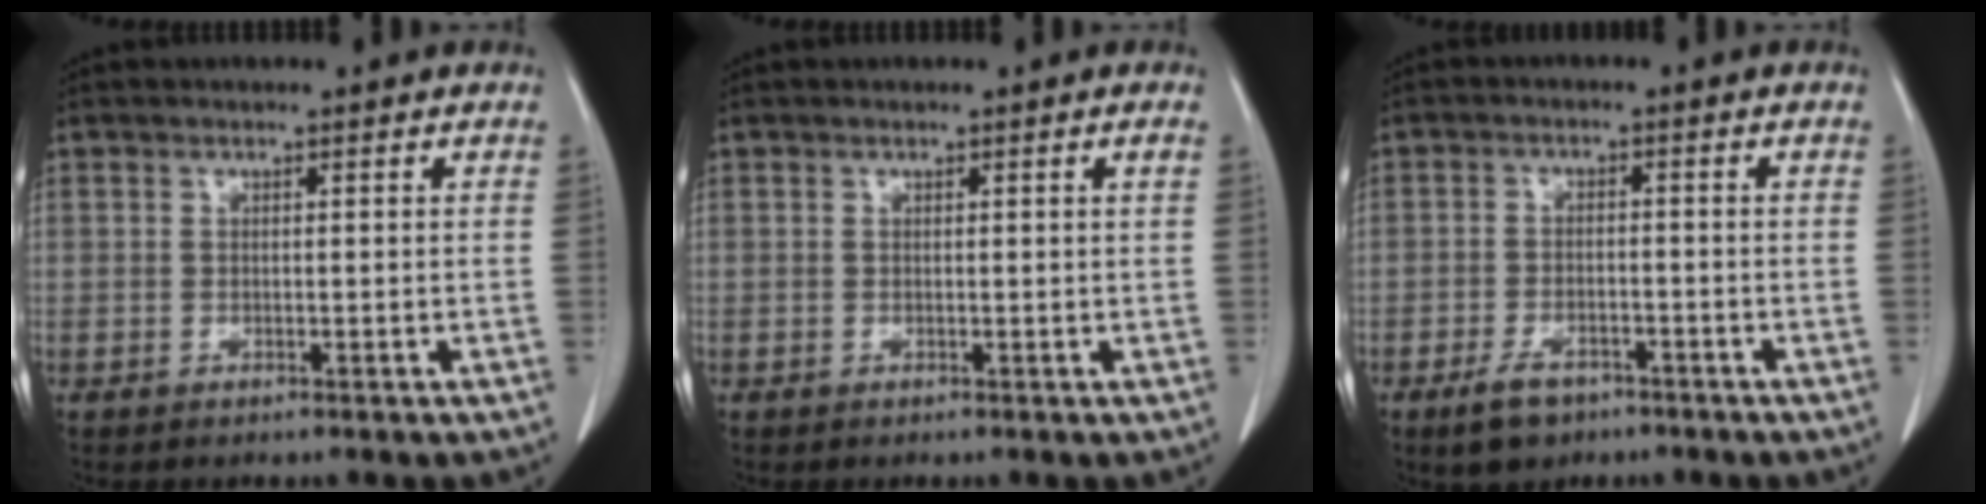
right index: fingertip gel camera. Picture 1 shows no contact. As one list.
[{"total": 0.5, "force": [0.2, -0.2, 0.5], "torque": [-0.010, -0.001, 0.005]}, {"total": 5.0, "force": [-3.3, 2.6, 2.7], "torque": [-0.055, -0.002, -0.050]}]